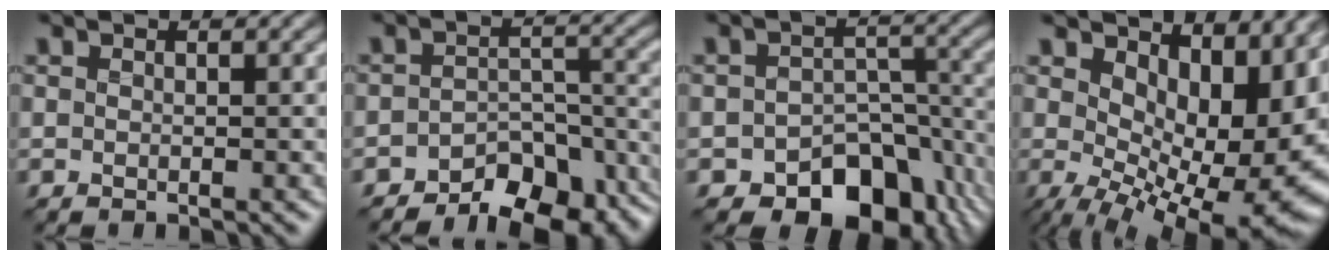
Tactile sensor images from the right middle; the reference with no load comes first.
{"total": 9.1, "force": [-6.6, 4.0, 4.9], "torque": [-0.058, -0.014, -0.100]}
{"total": 9.9, "force": [-6.1, 5.8, 5.1], "torque": [-0.057, -0.018, -0.092]}
{"total": 15.6, "force": [1.7, 7.8, 13.4], "torque": [-0.170, -0.011, 0.057]}